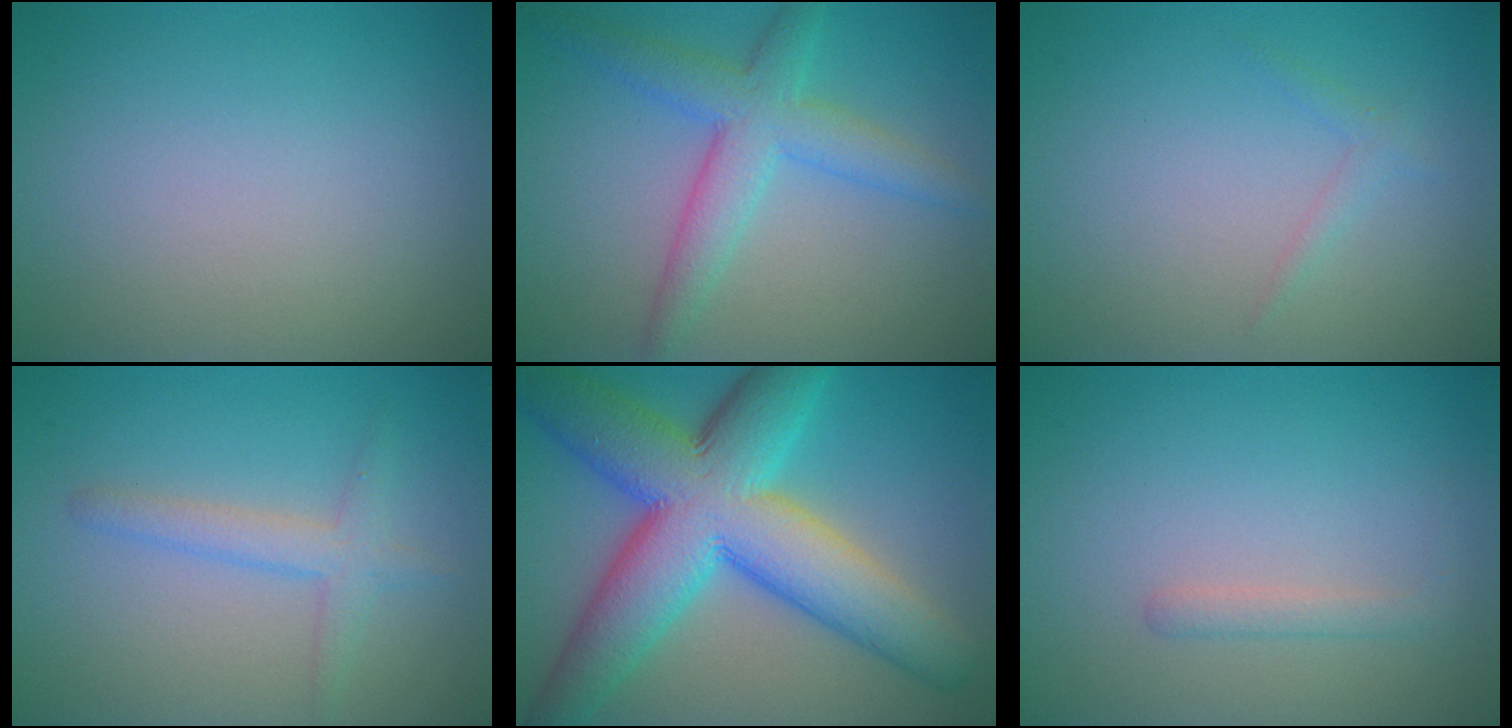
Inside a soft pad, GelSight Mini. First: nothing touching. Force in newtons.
{"total": 3.5, "press": 3.5, "slide": 0.3}
{"total": 0.9, "press": 0.9, "slide": 0.0}
{"total": 2.4, "press": 2.4, "slide": 0.1}
{"total": 13.4, "press": 13.4, "slide": 0.3}
{"total": 1.2, "press": 1.2, "slide": 0.1}